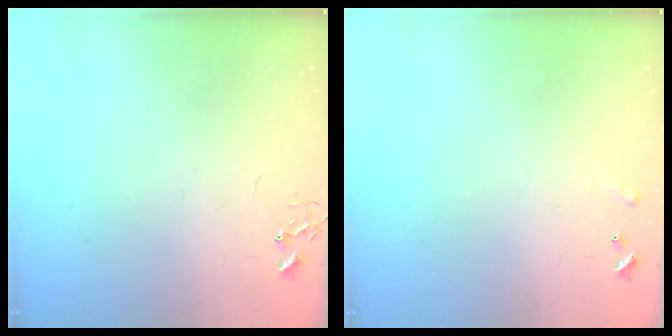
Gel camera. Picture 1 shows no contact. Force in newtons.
{"total": 5.9, "press": 5.9, "slide": 0.9}